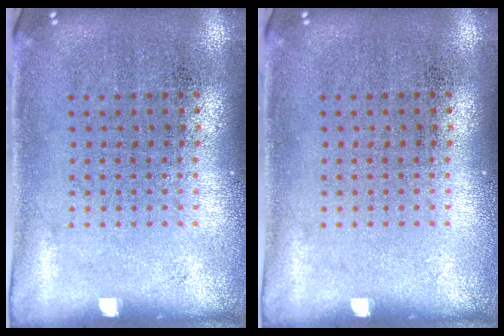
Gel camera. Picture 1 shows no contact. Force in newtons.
{"total": 0.0}